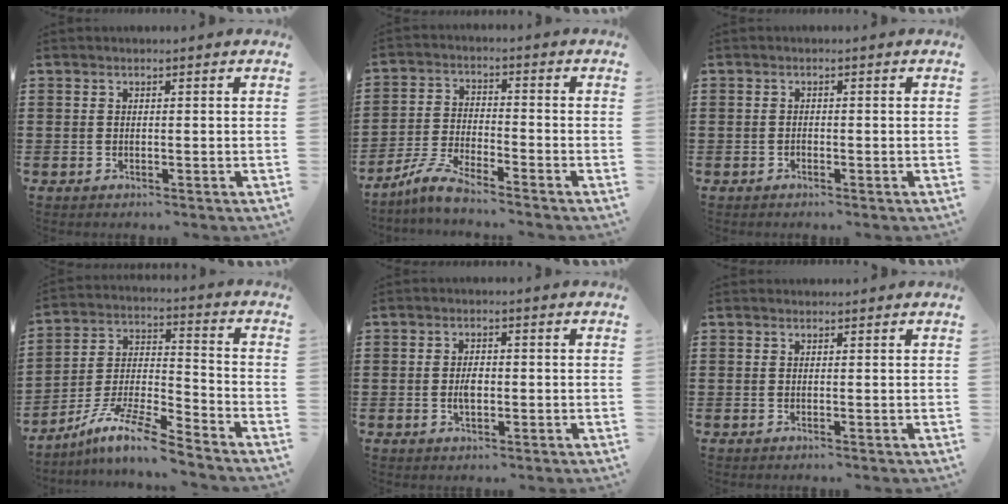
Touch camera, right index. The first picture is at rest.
{"total": 5.6, "force": [-5.1, 0.1, 2.4], "torque": [-0.069, -0.014, -0.102]}
{"total": 0.6, "force": [-0.5, 0.3, 0.1], "torque": [-0.002, 0.001, -0.011]}
{"total": 10.0, "force": [-8.5, 0.7, 5.2], "torque": [-0.108, 0.007, -0.171]}
{"total": 2.5, "force": [-0.3, 1.3, 2.1], "torque": [-0.040, 0.004, -0.005]}
{"total": 0.0}